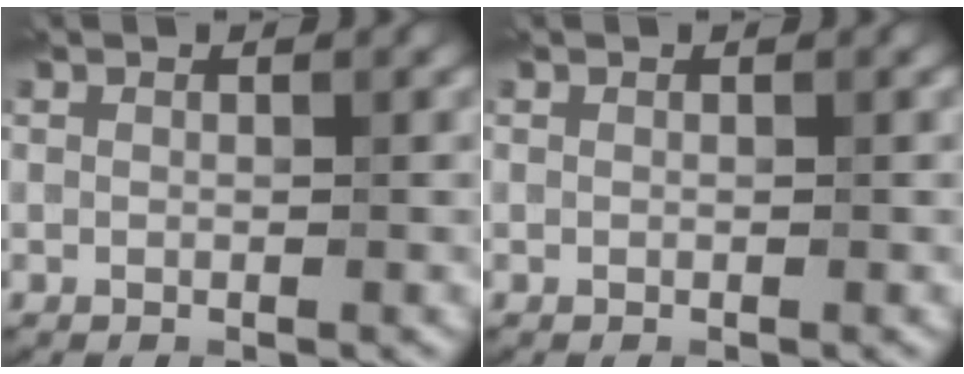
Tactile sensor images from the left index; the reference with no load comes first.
{"total": 0.0}